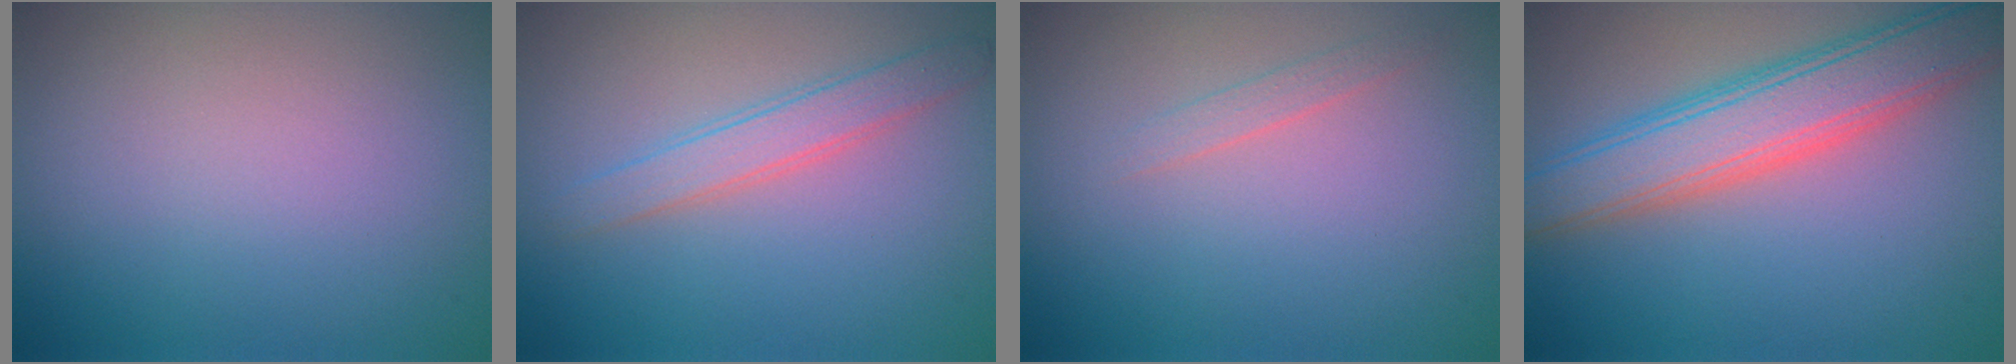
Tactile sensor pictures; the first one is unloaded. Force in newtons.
{"total": 2.4, "press": 2.4, "slide": 0.2}
{"total": 0.8, "press": 0.8, "slide": 0.1}
{"total": 6.6, "press": 6.6, "slide": 0.2}